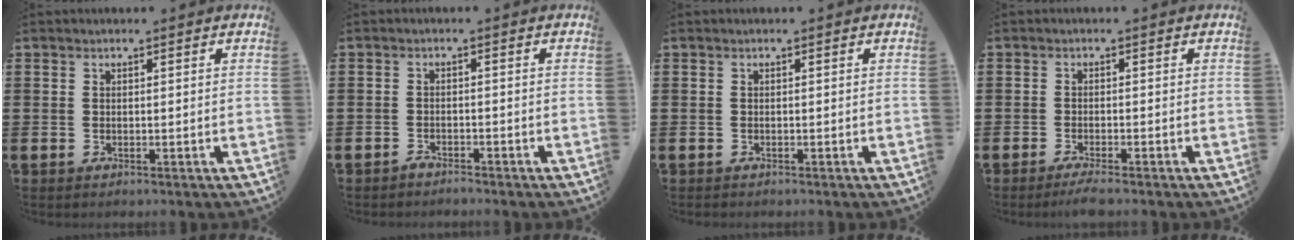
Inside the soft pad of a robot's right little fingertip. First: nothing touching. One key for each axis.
{"total": 1.3, "fx": -1.2, "fy": 0.0, "fz": -0.2, "tx": -0.002, "ty": 0.003, "tz": -0.026}
{"total": 0.0}
{"total": 1.8, "fx": -1.3, "fy": 0.1, "fz": 1.3, "tx": -0.021, "ty": 0.001, "tz": -0.024}